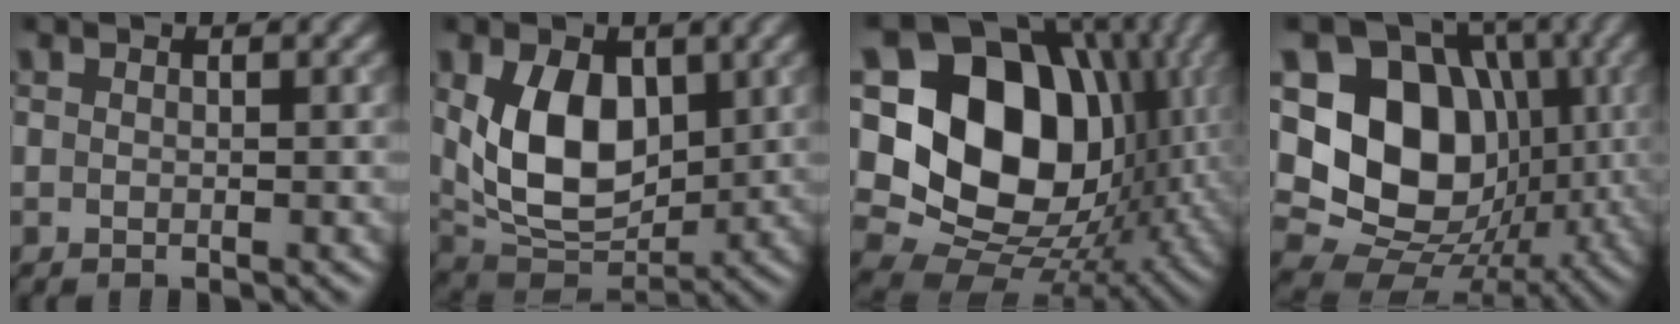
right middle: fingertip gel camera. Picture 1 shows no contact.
{"total": 8.1, "force": [1.5, 5.2, 6.0], "torque": [-0.116, -0.014, 0.030]}
{"total": 18.3, "force": [3.0, 14.2, 11.1], "torque": [-0.194, 0.002, 0.060]}
{"total": 14.4, "force": [0.8, 11.7, 8.4], "torque": [-0.135, 0.006, -0.001]}